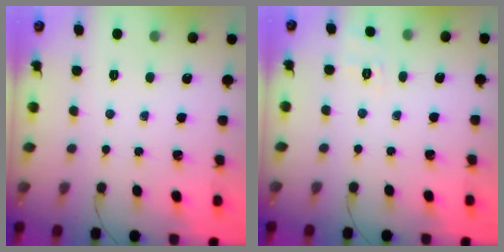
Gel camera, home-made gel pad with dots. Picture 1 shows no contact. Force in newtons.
{"total": 2.7, "press": 2.0, "slide": 1.8}